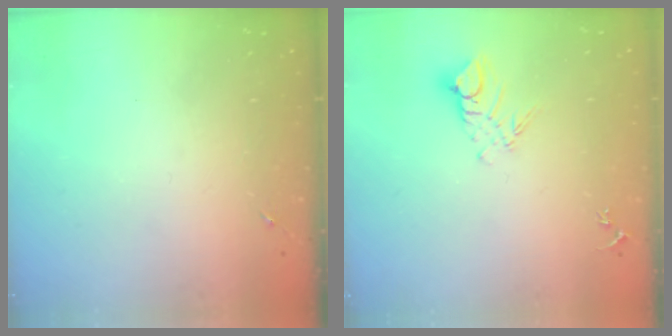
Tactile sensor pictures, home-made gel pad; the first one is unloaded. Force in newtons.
{"total": 7.9, "press": 7.8, "slide": 0.8}